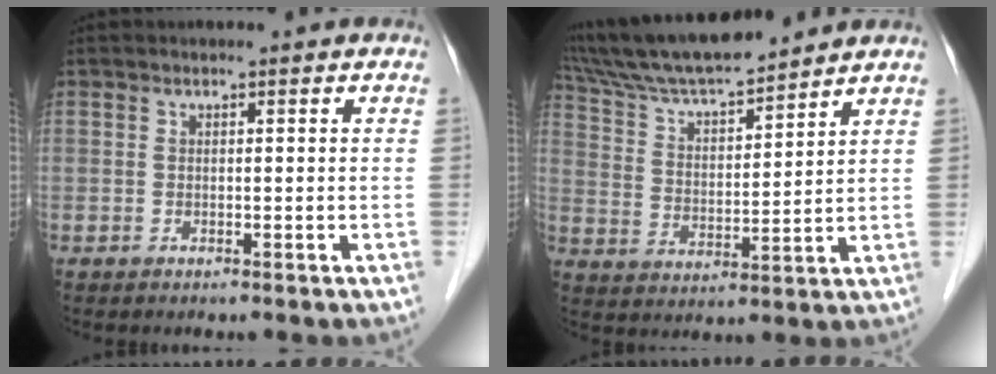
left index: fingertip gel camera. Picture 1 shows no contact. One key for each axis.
{"total": 13.8, "fx": 12.5, "fy": 1.4, "fz": 5.7, "tx": -0.108, "ty": 0.015, "tz": 0.228}